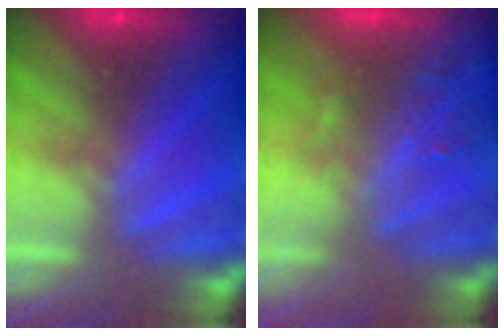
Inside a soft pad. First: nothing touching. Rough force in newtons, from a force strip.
{"total": 5.7}